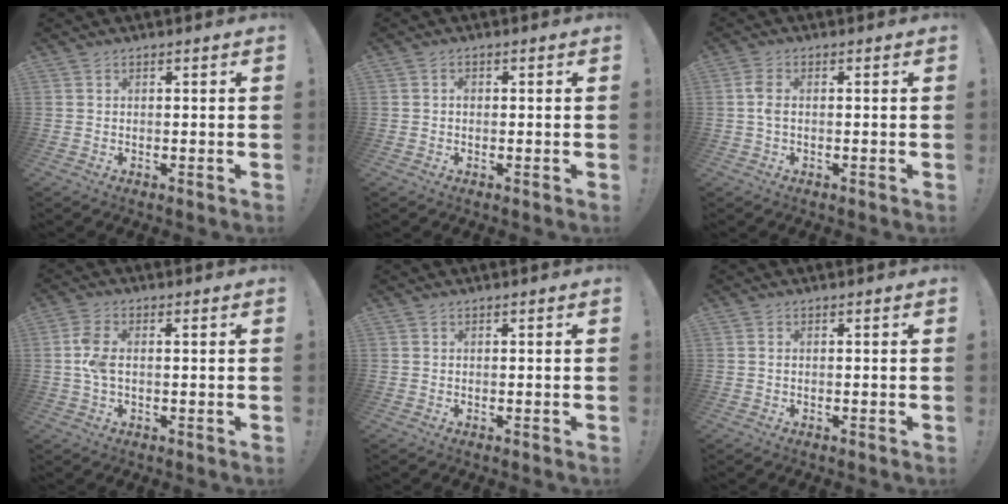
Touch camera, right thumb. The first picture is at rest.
{"total": 0.9, "force": [-0.2, 0.7, 0.6], "torque": [-0.020, 0.007, -0.003]}
{"total": 3.7, "force": [0.1, 1.9, 3.1], "torque": [-0.073, 0.011, 0.002]}
{"total": 5.4, "force": [0.0, 2.6, 4.7], "torque": [-0.096, 0.007, -0.002]}
{"total": 0.0}
{"total": 0.5, "force": [0.1, 0.1, 0.5], "torque": [-0.019, 0.004, 0.004]}